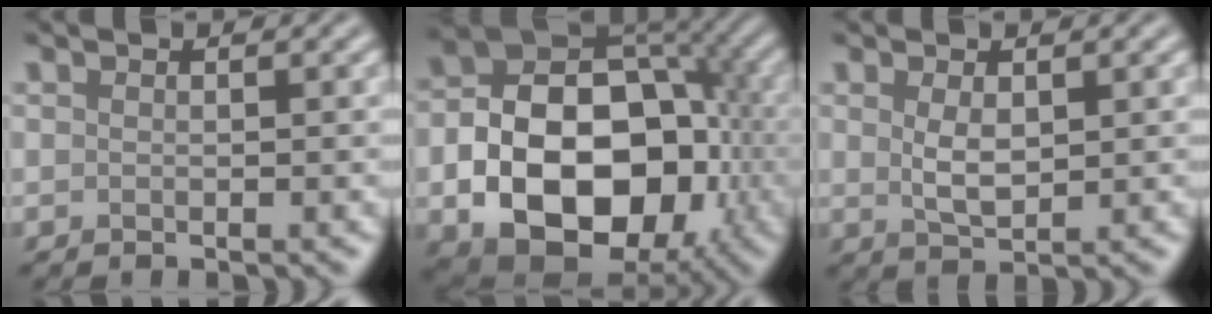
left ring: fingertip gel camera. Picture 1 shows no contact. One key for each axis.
{"total": 15.2, "fx": -3.9, "fy": 10.4, "fz": 10.4, "tx": -0.147, "ty": -0.022, "tz": -0.069}
{"total": 2.4, "fx": 0.6, "fy": 1.2, "fz": 2.0, "tx": -0.044, "ty": -0.003, "tz": 0.015}